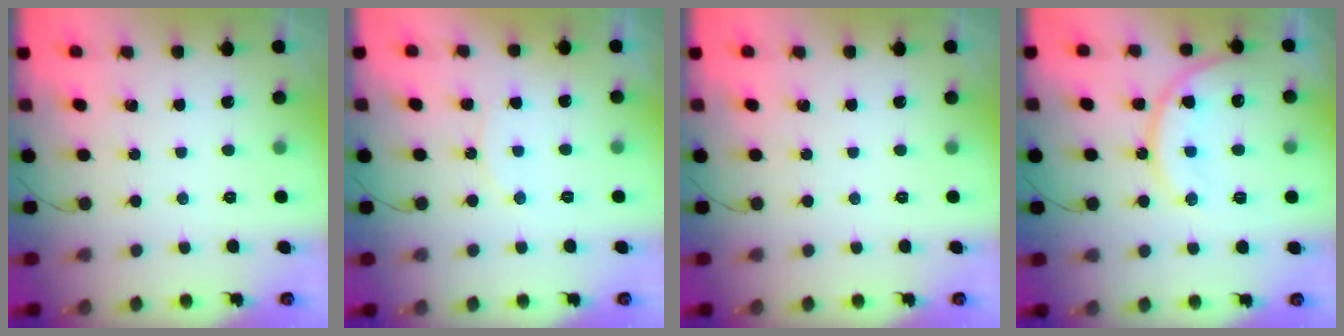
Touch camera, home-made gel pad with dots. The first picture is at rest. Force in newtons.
{"total": 5.1, "press": 5.0, "slide": 0.4}
{"total": 0.0}
{"total": 14.3, "press": 14.2, "slide": 1.6}